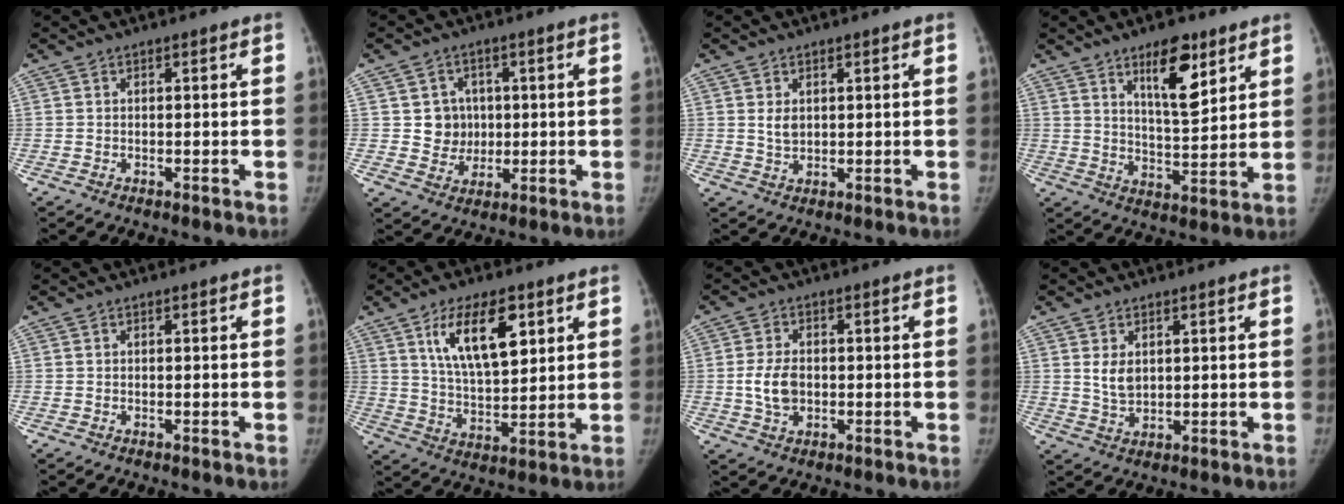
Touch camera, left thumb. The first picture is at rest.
{"total": 6.2, "force": [0.8, 5.9, 1.8], "torque": [0.006, 0.001, 0.016]}
{"total": 2.6, "force": [0.9, 1.7, 1.8], "torque": [-0.025, -0.007, 0.021]}
{"total": 10.7, "force": [6.3, 3.9, 7.7], "torque": [-0.101, -0.044, 0.107]}
{"total": 0.0}
{"total": 13.6, "force": [6.1, 5.9, 10.6], "torque": [-0.157, -0.027, 0.115]}
{"total": 5.6, "force": [-0.4, 3.8, 4.1], "torque": [-0.076, 0.003, -0.006]}
{"total": 4.0, "force": [1.3, 2.5, 2.8], "torque": [-0.041, -0.014, 0.034]}